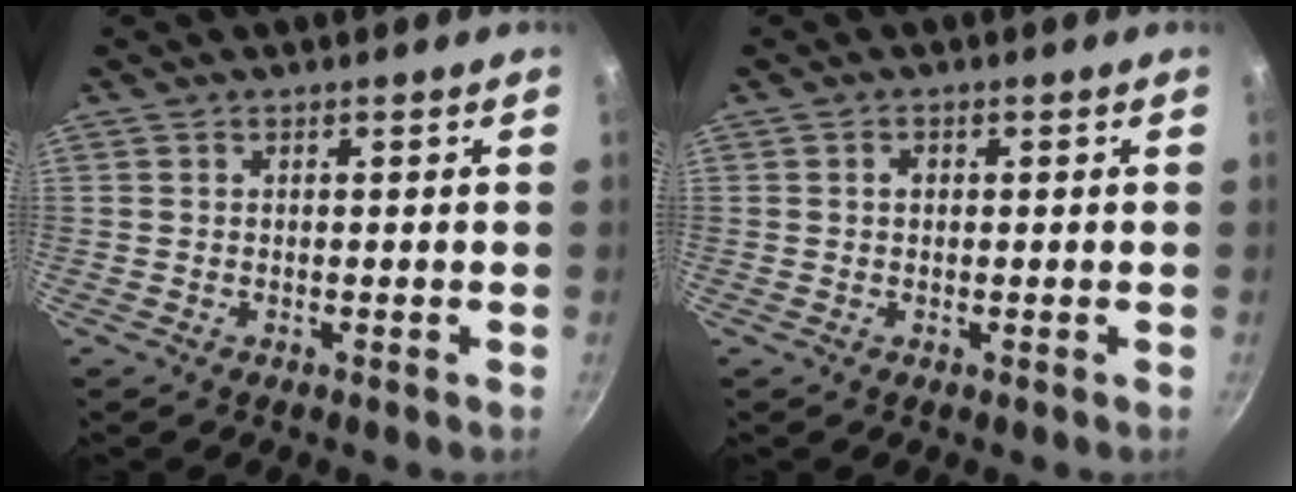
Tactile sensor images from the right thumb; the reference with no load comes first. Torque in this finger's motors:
{"motor_torque": [-0.39, 0.20, 0.10, -0.08, 0.00]}